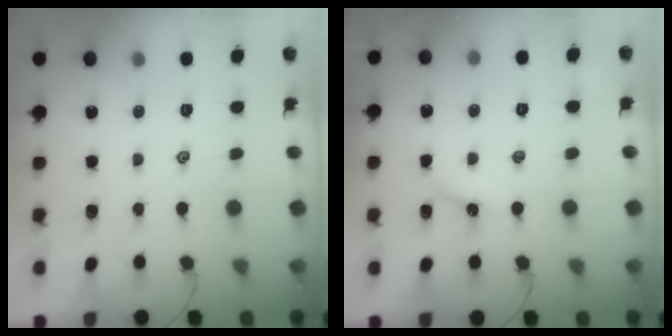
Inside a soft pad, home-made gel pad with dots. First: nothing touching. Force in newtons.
{"total": 4.1, "press": 4.1, "slide": 0.4}